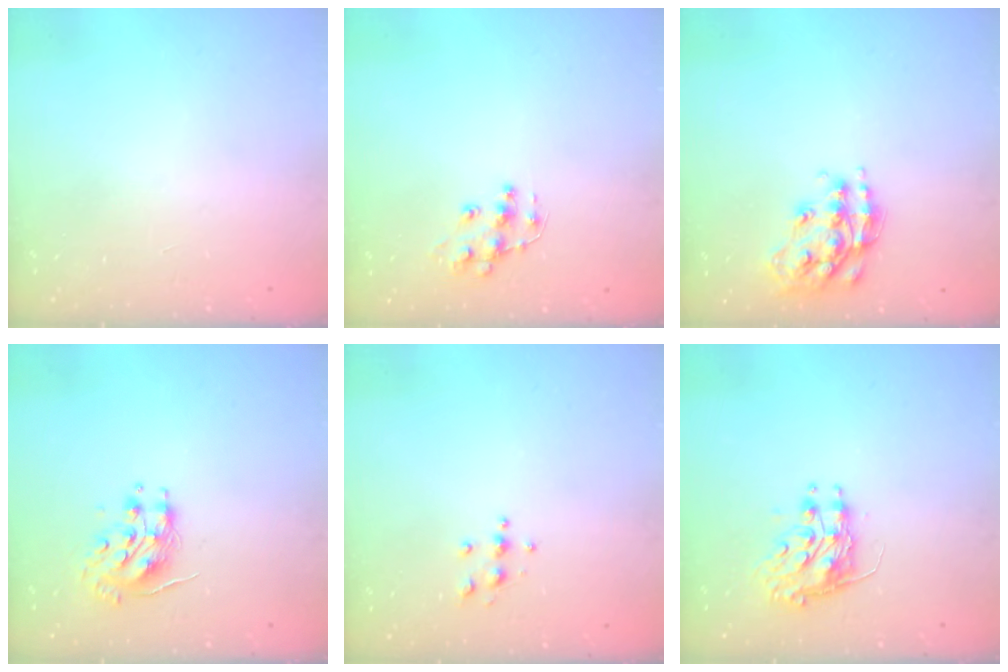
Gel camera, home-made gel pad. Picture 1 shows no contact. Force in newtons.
{"total": 9.8, "press": 9.7, "slide": 0.5}
{"total": 15.9, "press": 15.9, "slide": 0.9}
{"total": 8.5, "press": 8.4, "slide": 0.5}
{"total": 3.9, "press": 3.8, "slide": 0.4}
{"total": 8.7, "press": 8.7, "slide": 0.5}